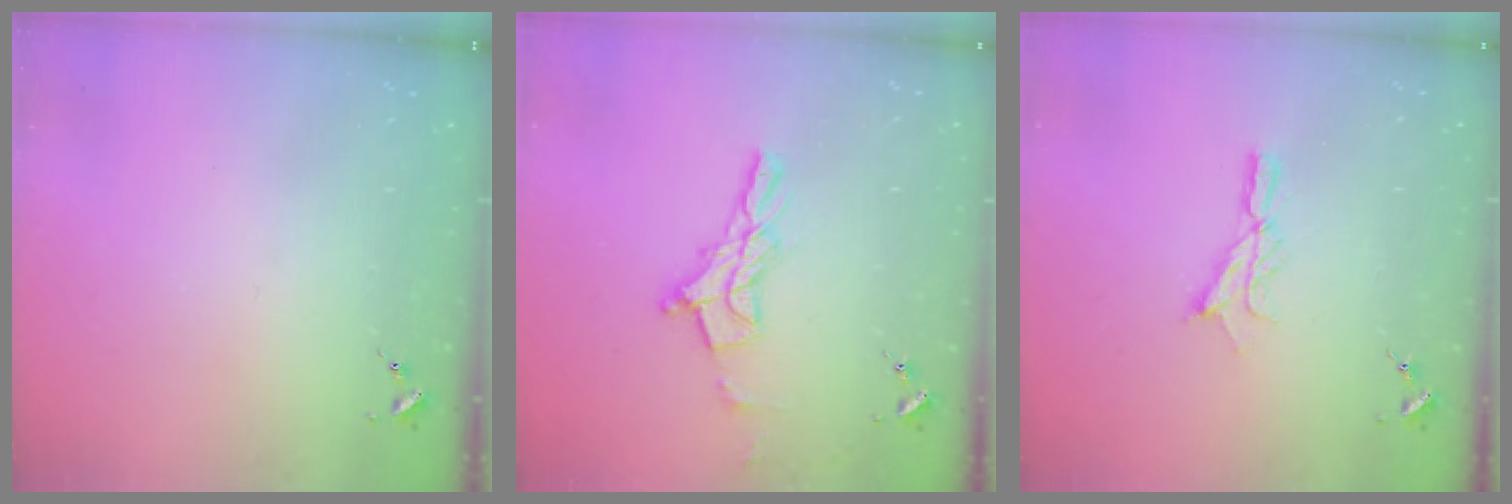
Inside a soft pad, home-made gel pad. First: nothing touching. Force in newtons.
{"total": 11.4, "press": 11.4, "slide": 0.9}
{"total": 10.1, "press": 10.1, "slide": 0.6}